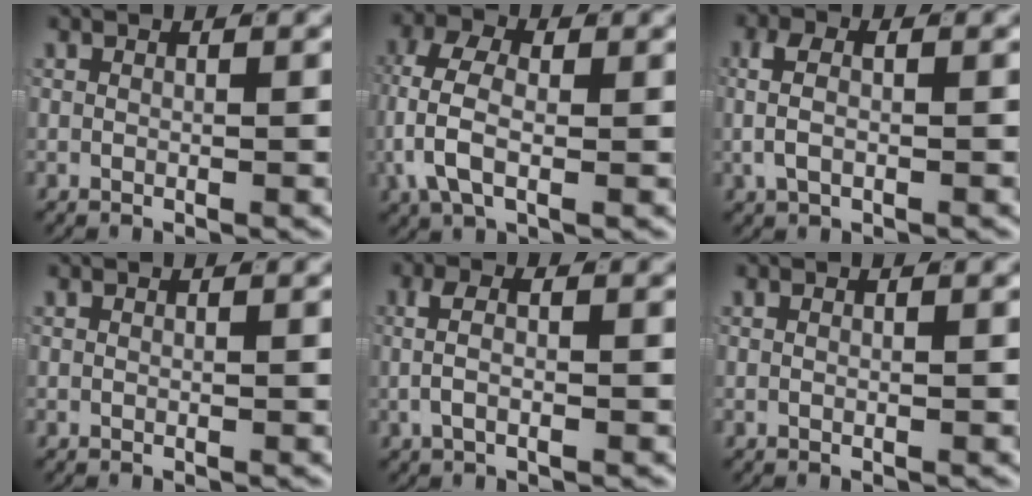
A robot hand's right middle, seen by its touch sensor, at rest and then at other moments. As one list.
[{"total": 5.9, "force": [-0.3, 3.5, 4.7], "torque": [-0.116, -0.014, -0.001]}, {"total": 3.0, "force": [0.0, 1.7, 2.4], "torque": [-0.048, -0.001, -0.001]}, {"total": 0.0}, {"total": 3.0, "force": [-0.3, 1.1, 2.8], "torque": [-0.051, -0.002, -0.007]}, {"total": 0.0}]